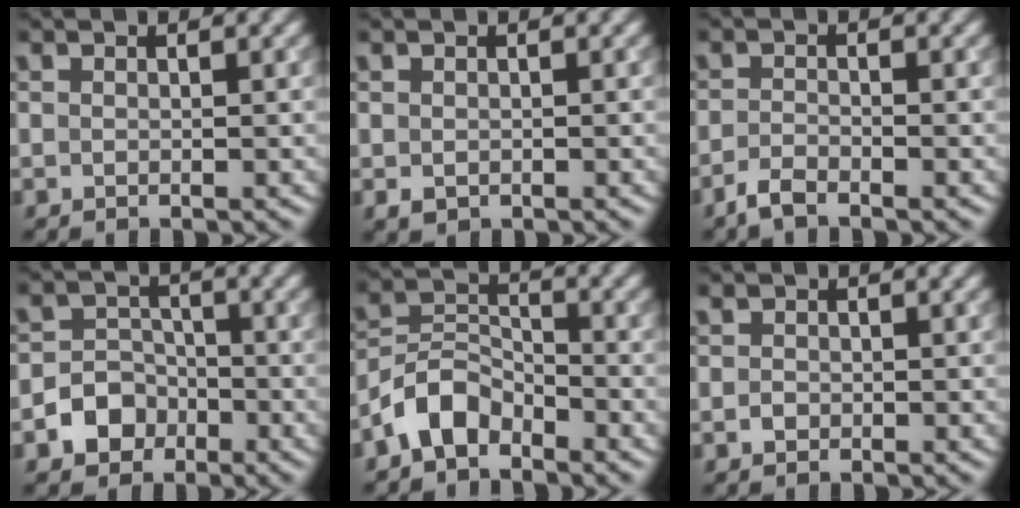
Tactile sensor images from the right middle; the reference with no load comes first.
{"total": 0.6, "force": [-0.3, 0.5, 0.2], "torque": [-0.005, -0.003, -0.003]}
{"total": 1.8, "force": [-1.6, 0.3, 0.8], "torque": [-0.022, -0.003, -0.038]}
{"total": 3.8, "force": [-2.1, 3.0, 1.0], "torque": [0.001, 0.002, -0.047]}
{"total": 4.1, "force": [-3.1, 2.1, 1.7], "torque": [-0.034, 0.010, -0.071]}
{"total": 0.7, "force": [-0.3, 0.7, 0.1], "torque": [-0.006, -0.002, -0.007]}